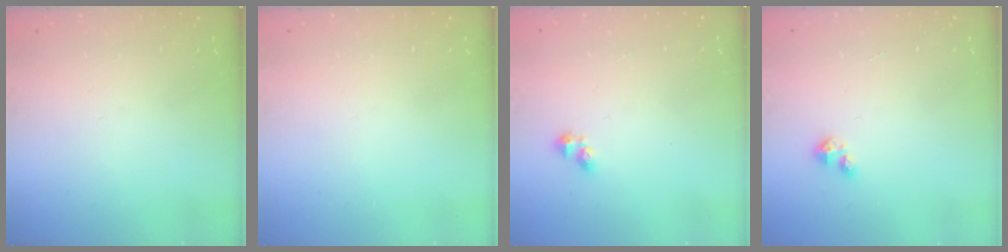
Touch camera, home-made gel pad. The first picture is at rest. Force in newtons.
{"total": 0.0}
{"total": 2.7, "press": 2.7, "slide": 0.4}
{"total": 2.1, "press": 2.1, "slide": 0.2}